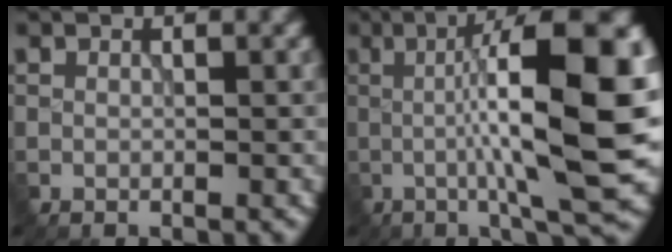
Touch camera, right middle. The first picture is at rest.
{"total": 14.8, "force": [0.3, 3.0, 14.5], "torque": [-0.188, 0.015, 0.001]}